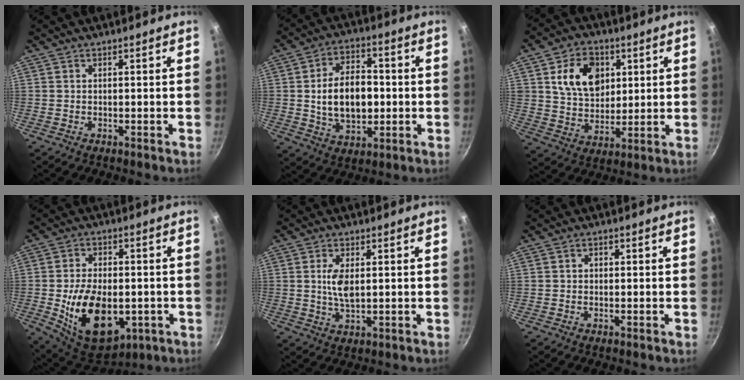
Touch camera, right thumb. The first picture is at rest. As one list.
[{"total": 13.9, "force": [-0.2, 9.0, 10.6], "torque": [-0.149, 0.011, -0.001]}, {"total": 13.3, "force": [4.1, 10.0, 7.8], "torque": [-0.100, -0.011, 0.073]}, {"total": 18.1, "force": [-3.6, 11.1, 13.8], "torque": [-0.212, 0.001, -0.041]}, {"total": 5.3, "force": [0.9, 2.5, 4.6], "torque": [-0.089, -0.006, 0.019]}, {"total": 1.0, "force": [0.0, 0.9, 0.5], "torque": [-0.005, 0.002, -0.001]}]